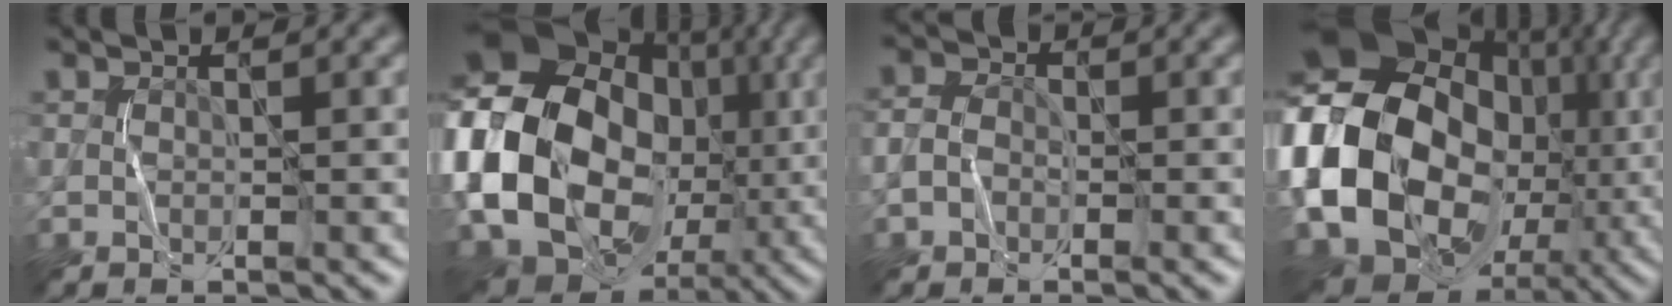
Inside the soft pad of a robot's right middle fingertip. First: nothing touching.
{"total": 22.4, "force": [-1.5, 17.9, 13.4], "torque": [-0.266, 0.006, -0.063]}
{"total": 2.3, "force": [-0.5, 1.8, 1.2], "torque": [-0.020, 0.007, -0.019]}
{"total": 24.6, "force": [-2.7, 20.5, 13.4], "torque": [-0.285, -0.010, -0.097]}